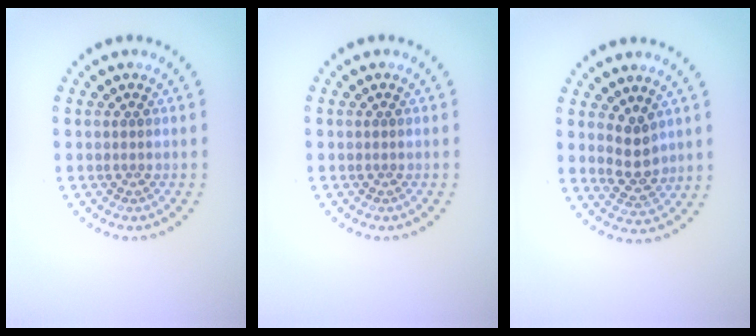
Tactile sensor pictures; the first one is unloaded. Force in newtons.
{"total": 0.0}
{"total": 2.8, "press": 2.6, "slide": 1.0}